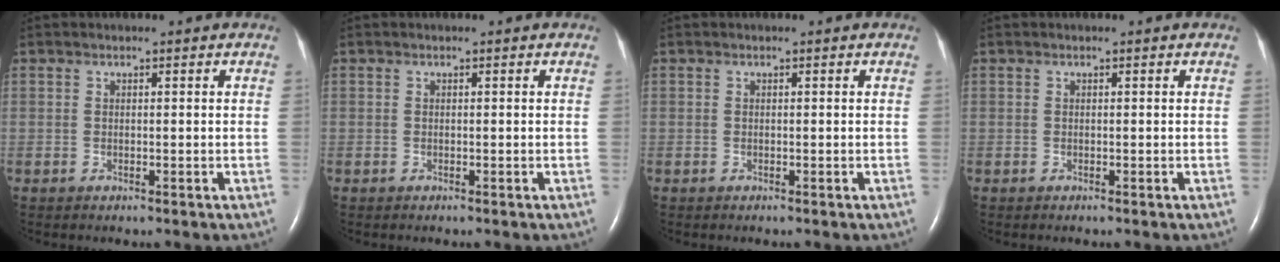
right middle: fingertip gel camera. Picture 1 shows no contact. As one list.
[{"total": 0.0}, {"total": 0.0}, {"total": 0.0}]